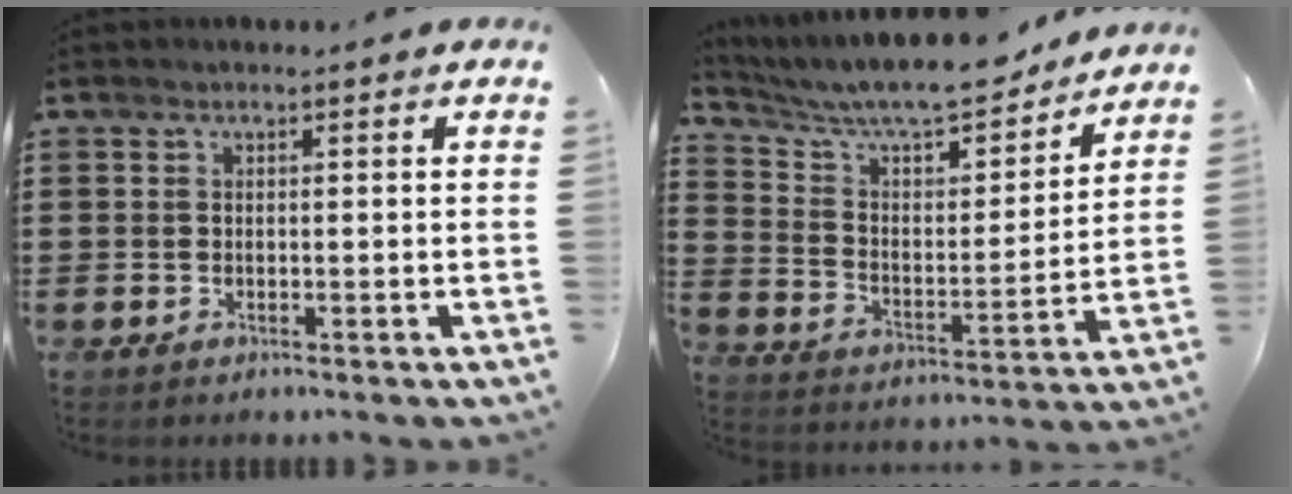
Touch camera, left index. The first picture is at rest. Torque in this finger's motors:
{"motor_torque": [1.57, -0.56, 0.89, 0.21]}